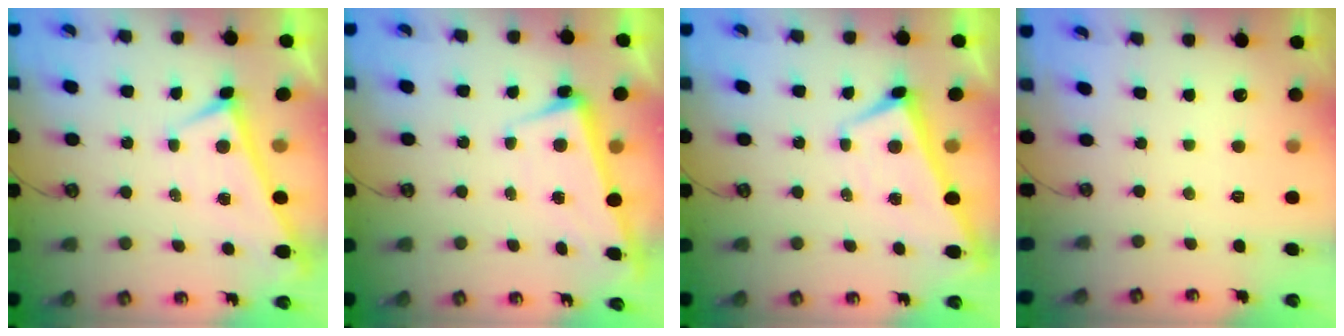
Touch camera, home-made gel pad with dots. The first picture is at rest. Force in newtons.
{"total": 2.4, "press": 2.2, "slide": 0.9}
{"total": 2.1, "press": 2.1, "slide": 0.3}
{"total": 0.0}